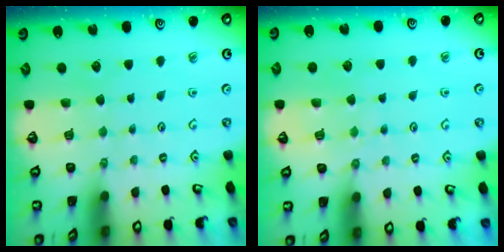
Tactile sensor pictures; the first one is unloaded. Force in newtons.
{"total": 5.9, "press": 5.9, "slide": 0.7}